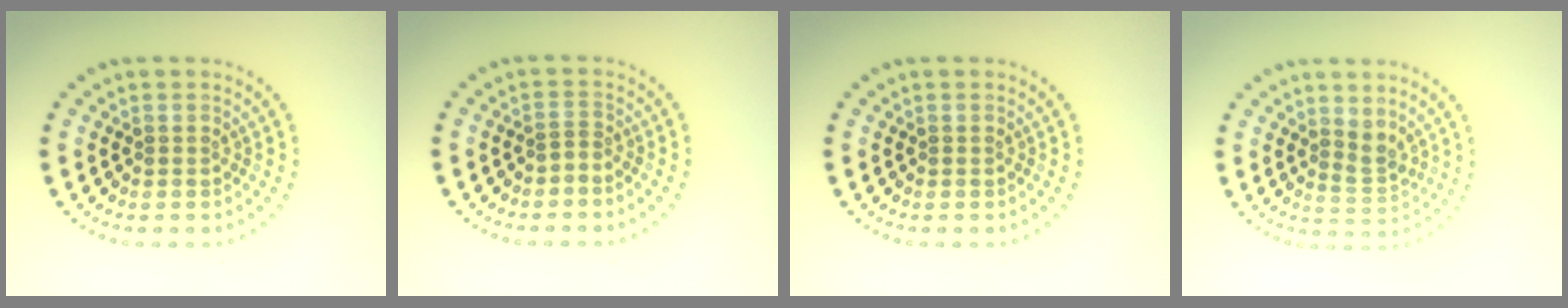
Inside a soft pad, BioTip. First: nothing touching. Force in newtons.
{"total": 0.6, "press": 0.1, "slide": 0.6}
{"total": 0.0}
{"total": 1.8, "press": 1.4, "slide": 1.1}